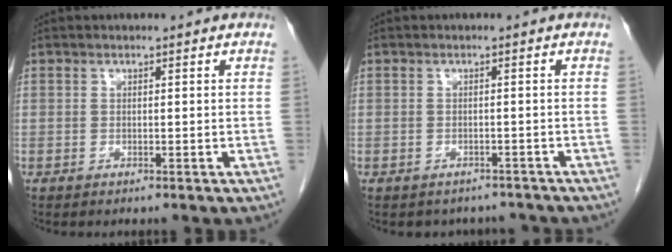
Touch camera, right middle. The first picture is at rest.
{"total": 4.4, "force": [-3.9, 2.0, 0.0], "torque": [0.002, 0.007, -0.044]}